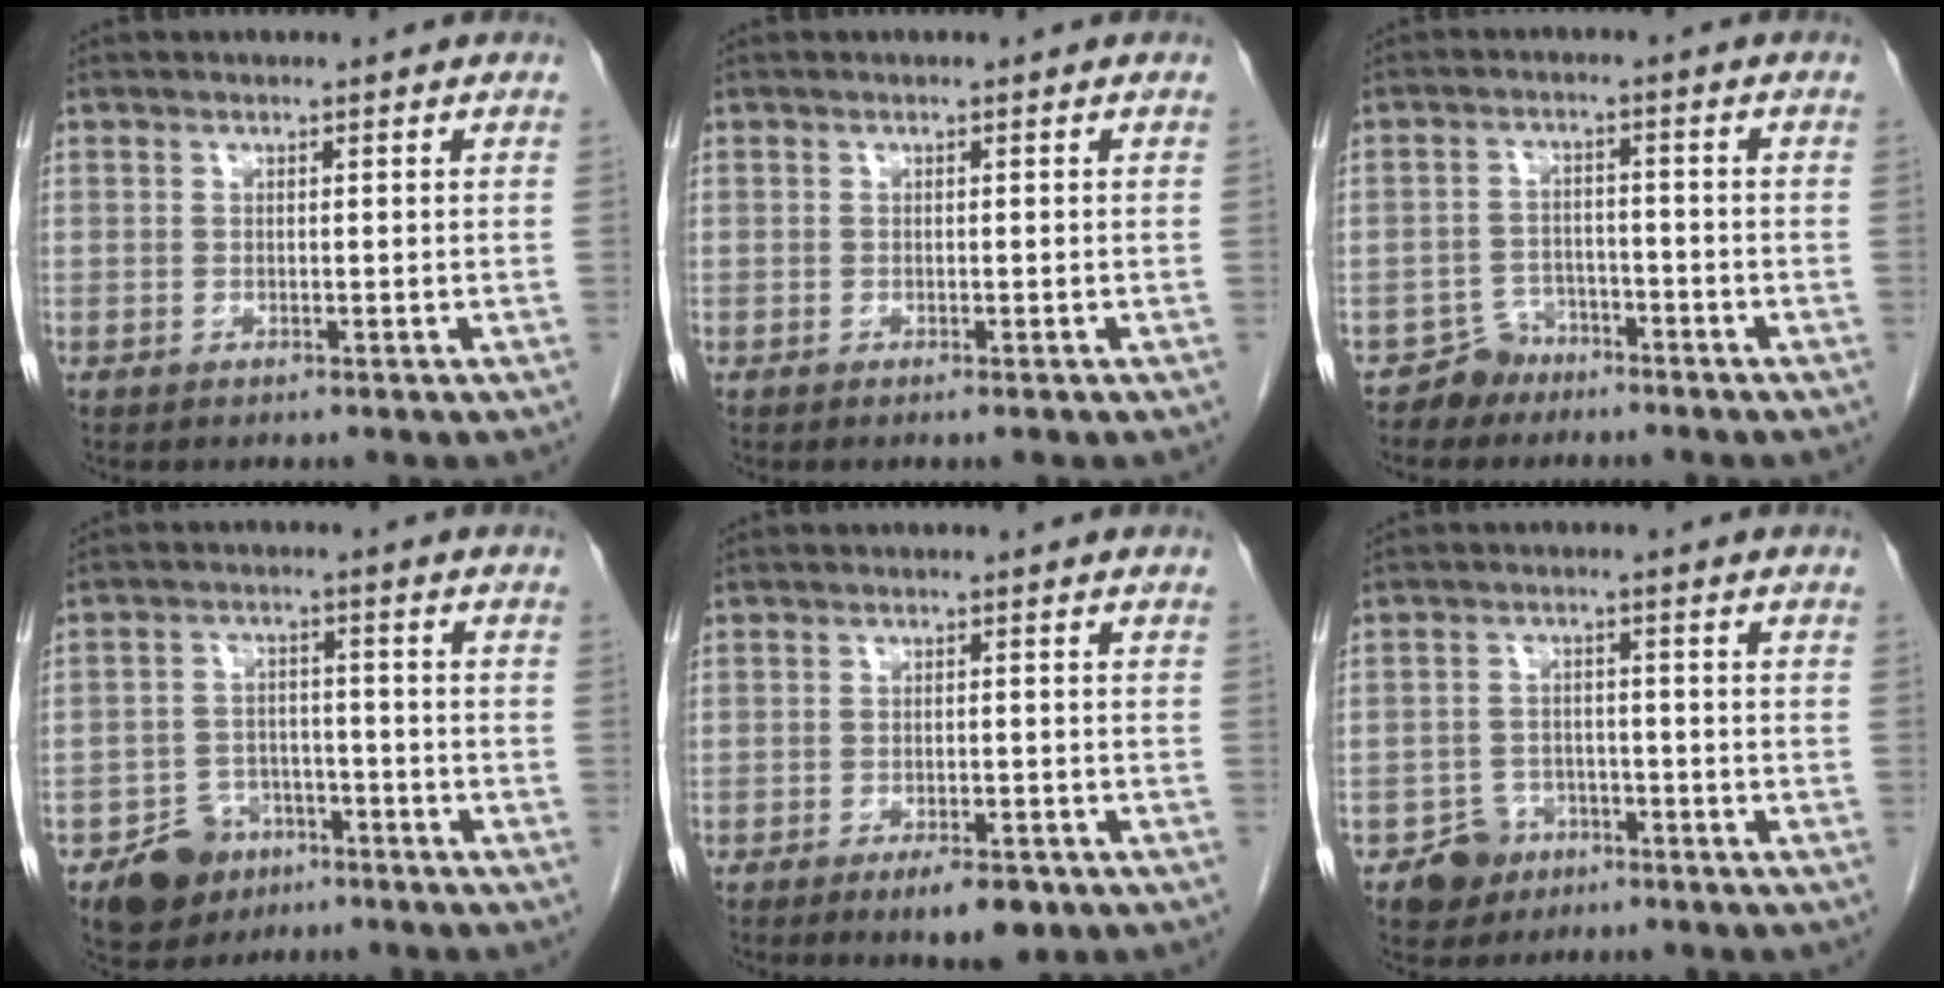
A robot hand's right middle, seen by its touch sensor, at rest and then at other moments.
{"total": 0.6, "force": [-0.4, 0.0, 0.4], "torque": [-0.013, -0.002, -0.003]}
{"total": 3.8, "force": [-3.0, 2.3, -0.4], "torque": [0.008, 0.009, -0.053]}
{"total": 7.1, "force": [-4.6, 5.0, 2.0], "torque": [-0.038, 0.008, -0.071]}
{"total": 5.0, "force": [-3.2, 1.7, 3.4], "torque": [-0.051, -0.003, -0.040]}
{"total": 4.5, "force": [-2.8, 3.5, 0.4], "torque": [-0.002, 0.013, -0.042]}